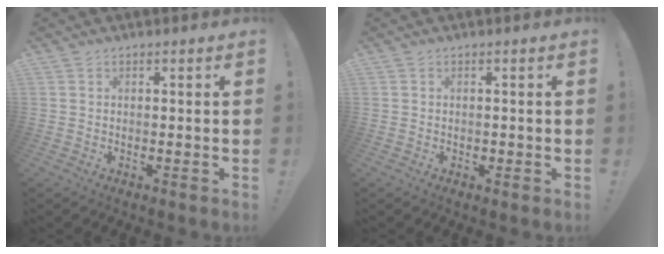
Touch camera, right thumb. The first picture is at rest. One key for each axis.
{"total": 0.6, "fx": -0.2, "fy": 0.6, "fz": 0.1, "tx": 0.000, "ty": 0.003, "tz": -0.003}